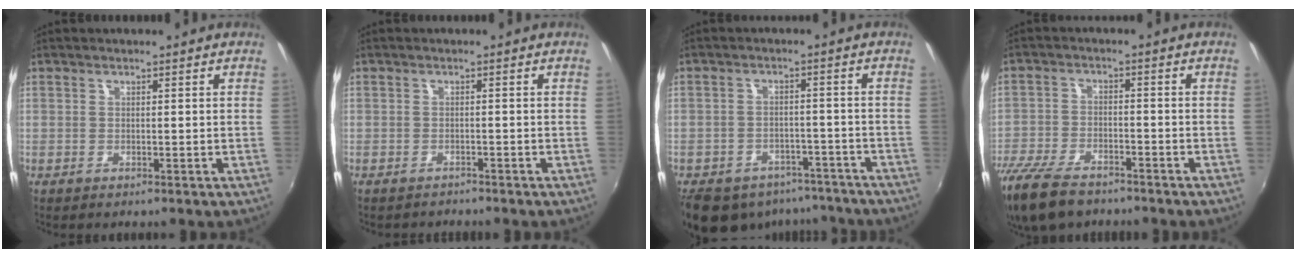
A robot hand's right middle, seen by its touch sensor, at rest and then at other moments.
{"total": 1.5, "force": [-1.5, 0.4, 0.1], "torque": [-0.006, -0.003, -0.022]}
{"total": 17.4, "force": [-13.0, 9.5, 6.6], "torque": [-0.157, 0.010, -0.160]}
{"total": 14.7, "force": [-11.2, 5.9, 7.4], "torque": [-0.188, -0.035, -0.207]}